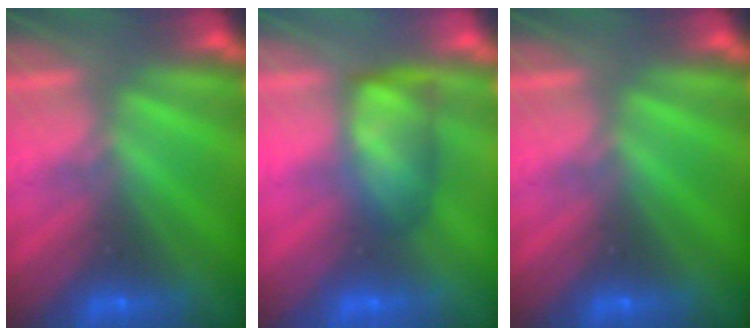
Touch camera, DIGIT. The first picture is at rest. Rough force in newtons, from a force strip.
{"total": 4.5}
{"total": 0.0}